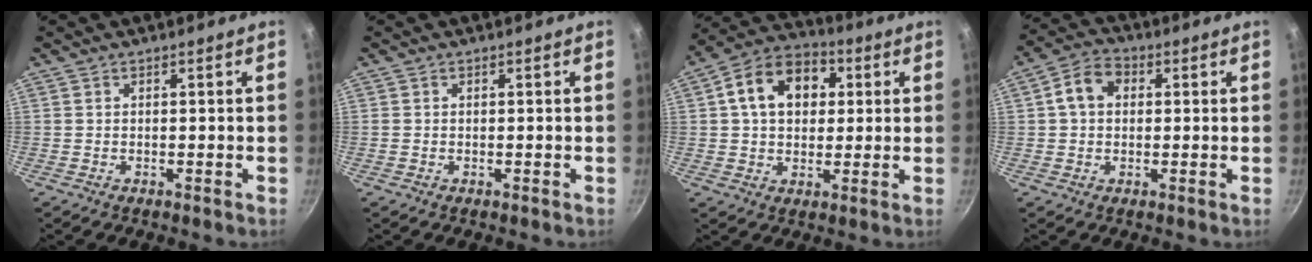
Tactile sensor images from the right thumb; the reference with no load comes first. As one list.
[{"total": 0.0}, {"total": 13.1, "force": [3.0, 9.5, 8.5], "torque": [-0.112, 0.019, 0.033]}, {"total": 6.9, "force": [1.2, 5.2, 4.3], "torque": [-0.060, 0.017, 0.009]}]